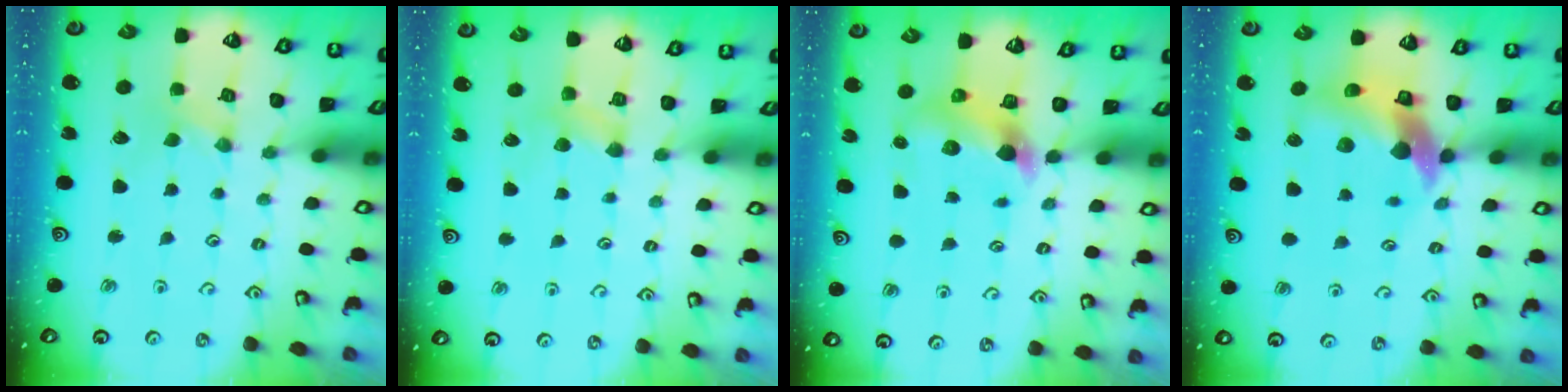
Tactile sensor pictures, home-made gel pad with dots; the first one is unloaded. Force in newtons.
{"total": 5.0, "press": 5.0, "slide": 0.6}
{"total": 5.4, "press": 5.4, "slide": 0.5}
{"total": 12.2, "press": 12.0, "slide": 1.9}